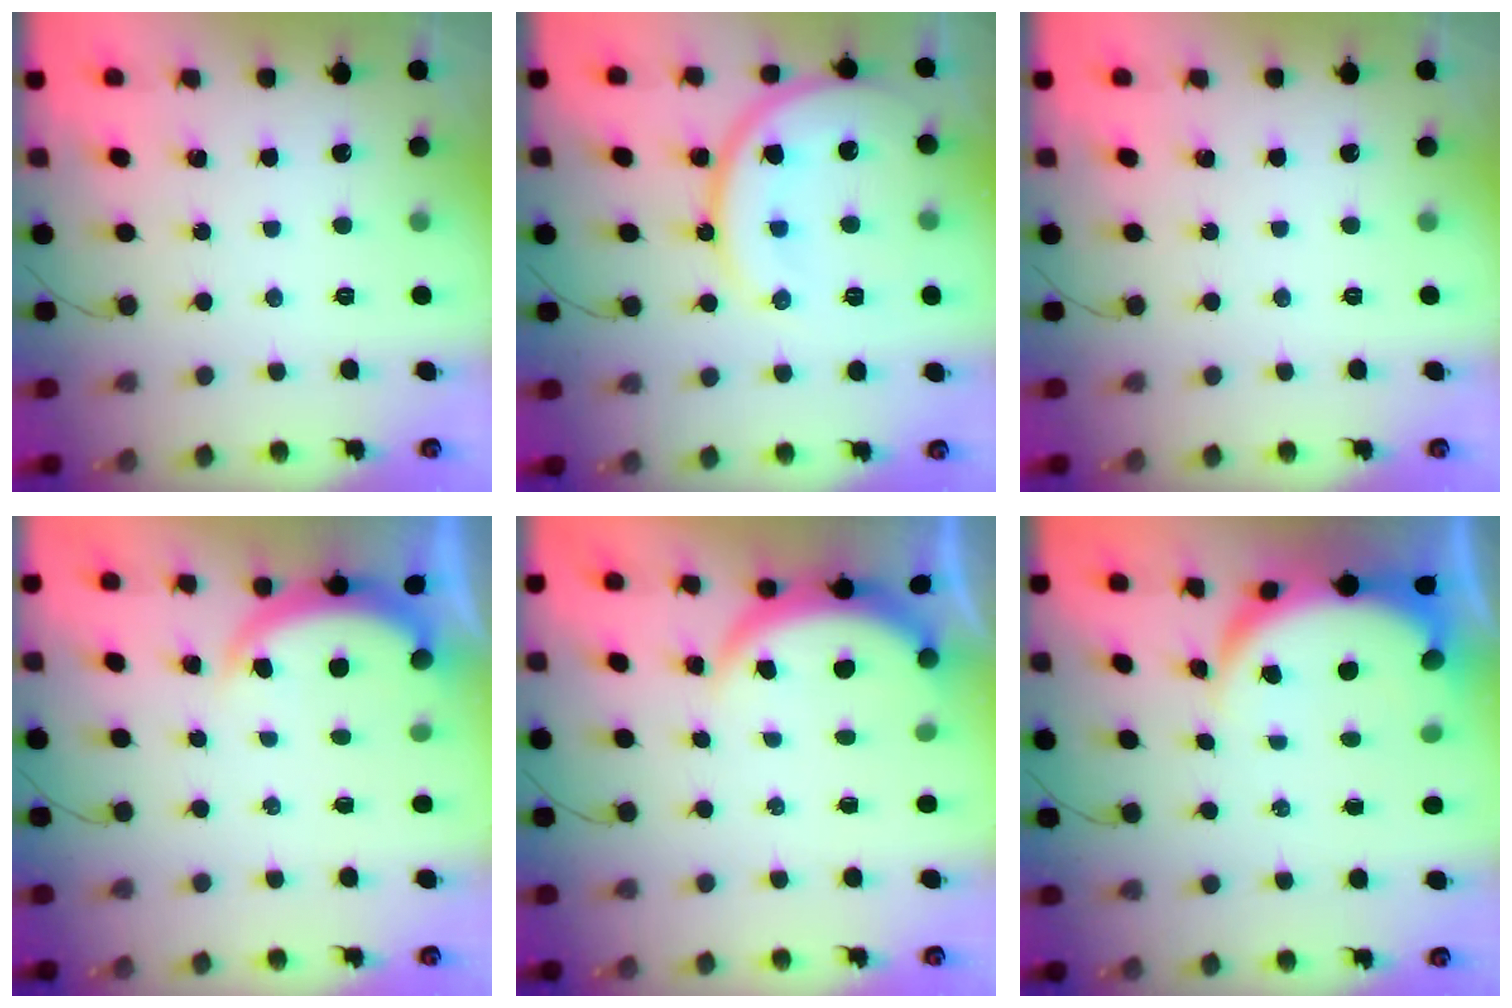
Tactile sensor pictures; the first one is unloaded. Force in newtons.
{"total": 17.3, "press": 17.2, "slide": 1.3}
{"total": 0.0}
{"total": 4.0, "press": 4.0, "slide": 0.5}
{"total": 3.9, "press": 3.8, "slide": 0.2}
{"total": 6.7, "press": 6.5, "slide": 1.7}